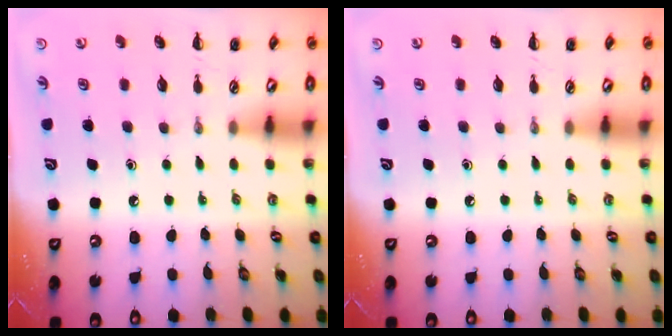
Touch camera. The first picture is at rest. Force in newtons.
{"total": 0.0}